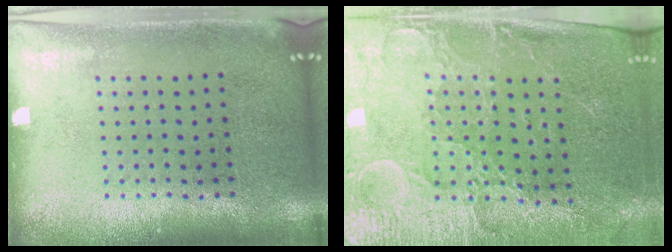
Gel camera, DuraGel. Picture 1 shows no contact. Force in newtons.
{"total": 3.4, "press": 3.3, "slide": 0.9}